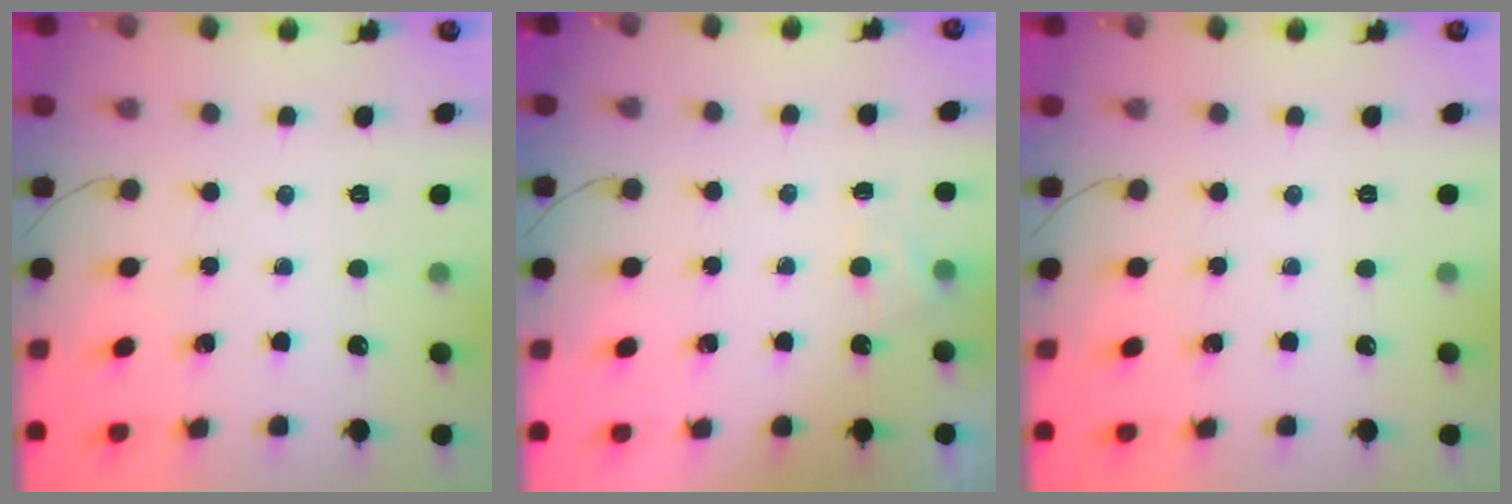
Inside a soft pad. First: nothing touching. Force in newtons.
{"total": 4.0, "press": 3.7, "slide": 1.4}
{"total": 0.0}